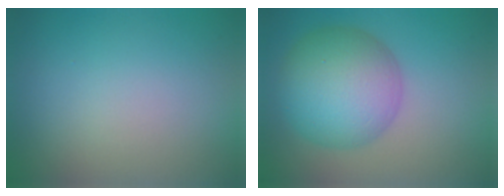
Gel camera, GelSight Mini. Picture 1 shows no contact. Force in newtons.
{"total": 8.7, "press": 8.7, "slide": 0.2}